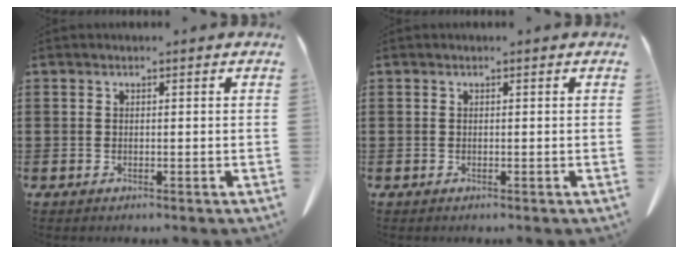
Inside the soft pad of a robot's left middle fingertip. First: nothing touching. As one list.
[{"total": 0.0}]